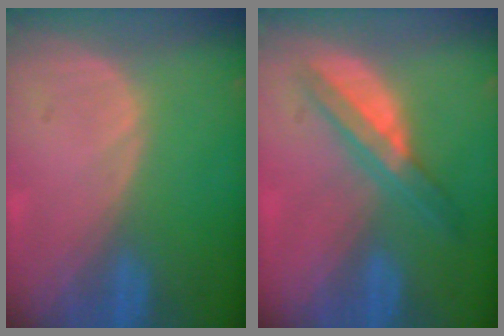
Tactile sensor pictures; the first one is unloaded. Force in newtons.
{"total": 5.9, "press": 5.4, "slide": 2.3}